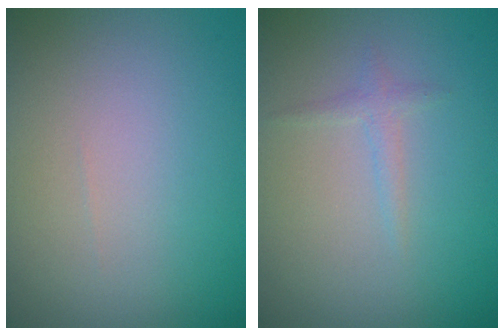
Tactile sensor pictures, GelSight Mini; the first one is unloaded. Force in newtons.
{"total": 1.0, "press": 1.0, "slide": 0.1}